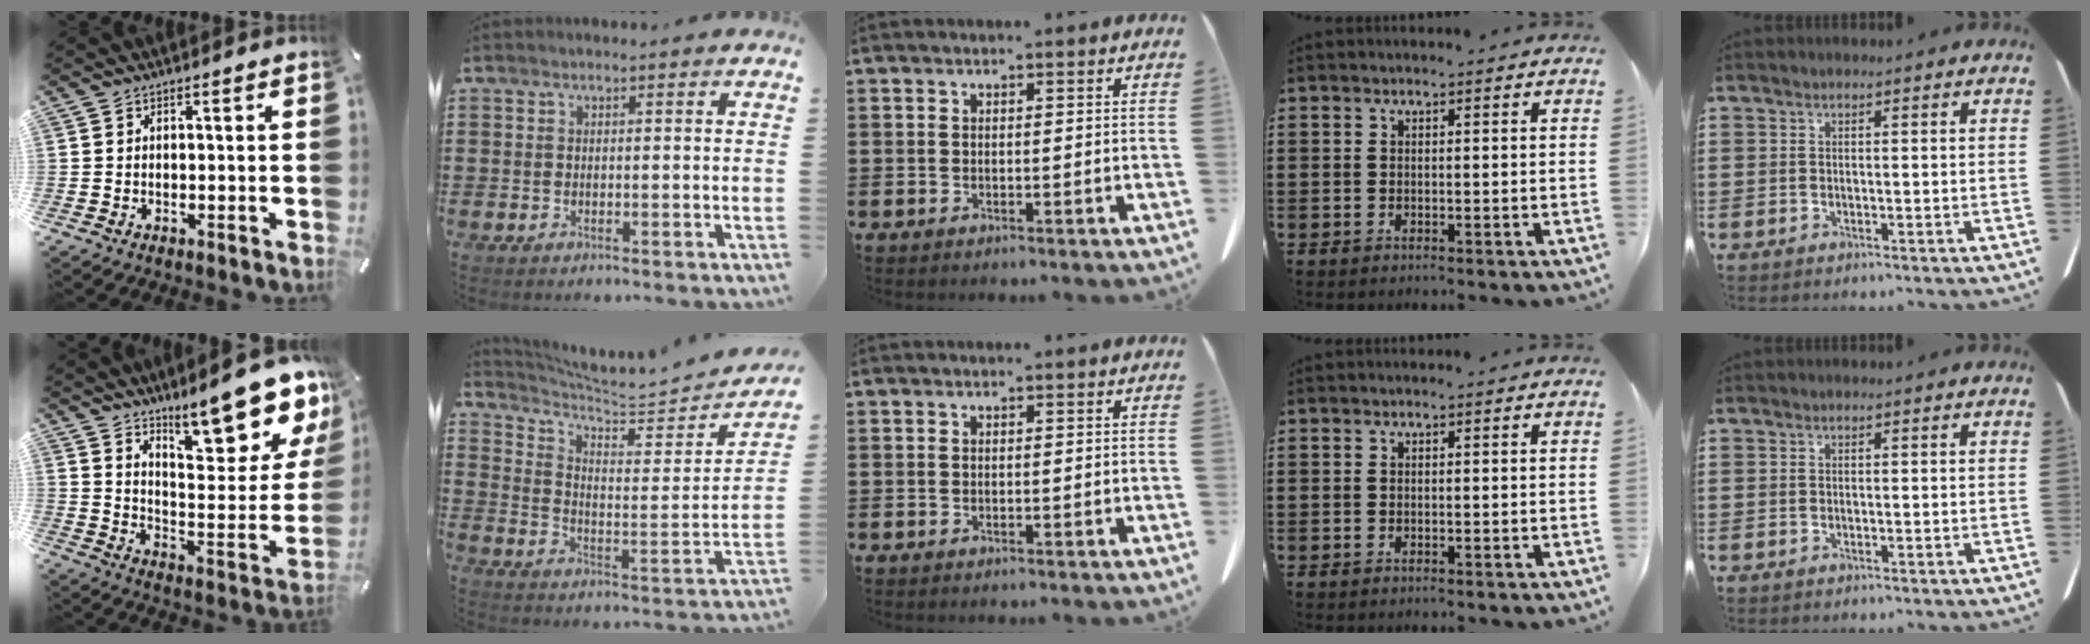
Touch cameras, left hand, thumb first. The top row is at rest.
{"thumb": {"total": 20.6, "force": [15.0, 6.7, 12.4], "torque": [-0.163, -0.118, 0.250]}, "index": {"total": 5.1, "force": [4.7, 0.3, 1.9], "torque": [-0.056, -0.048, 0.073]}}